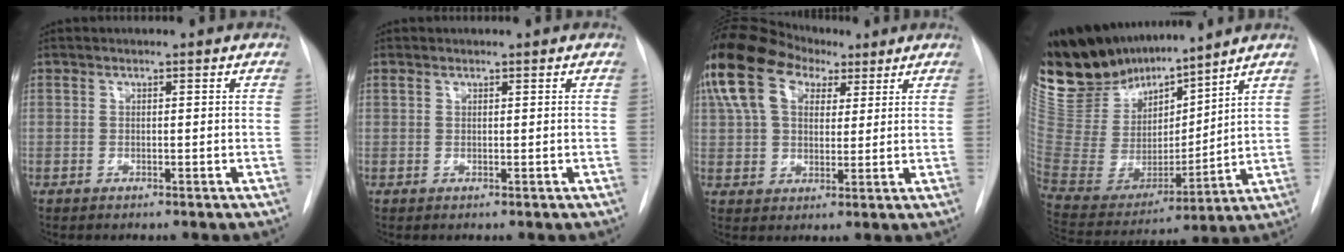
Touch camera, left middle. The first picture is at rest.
{"total": 0.7, "force": [0.6, 0.4, 0.1], "torque": [-0.006, 0.008, 0.010]}
{"total": 15.4, "force": [7.9, 9.5, 9.1], "torque": [-0.202, 0.059, 0.141]}
{"total": 17.7, "force": [16.0, 4.4, 6.2], "torque": [-0.128, -0.008, 0.311]}